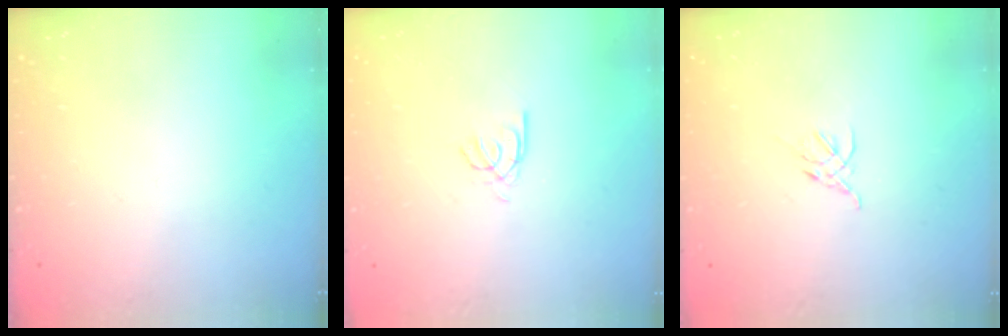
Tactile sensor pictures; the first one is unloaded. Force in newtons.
{"total": 2.3, "press": 2.3, "slide": 0.2}
{"total": 2.7, "press": 2.6, "slide": 0.7}